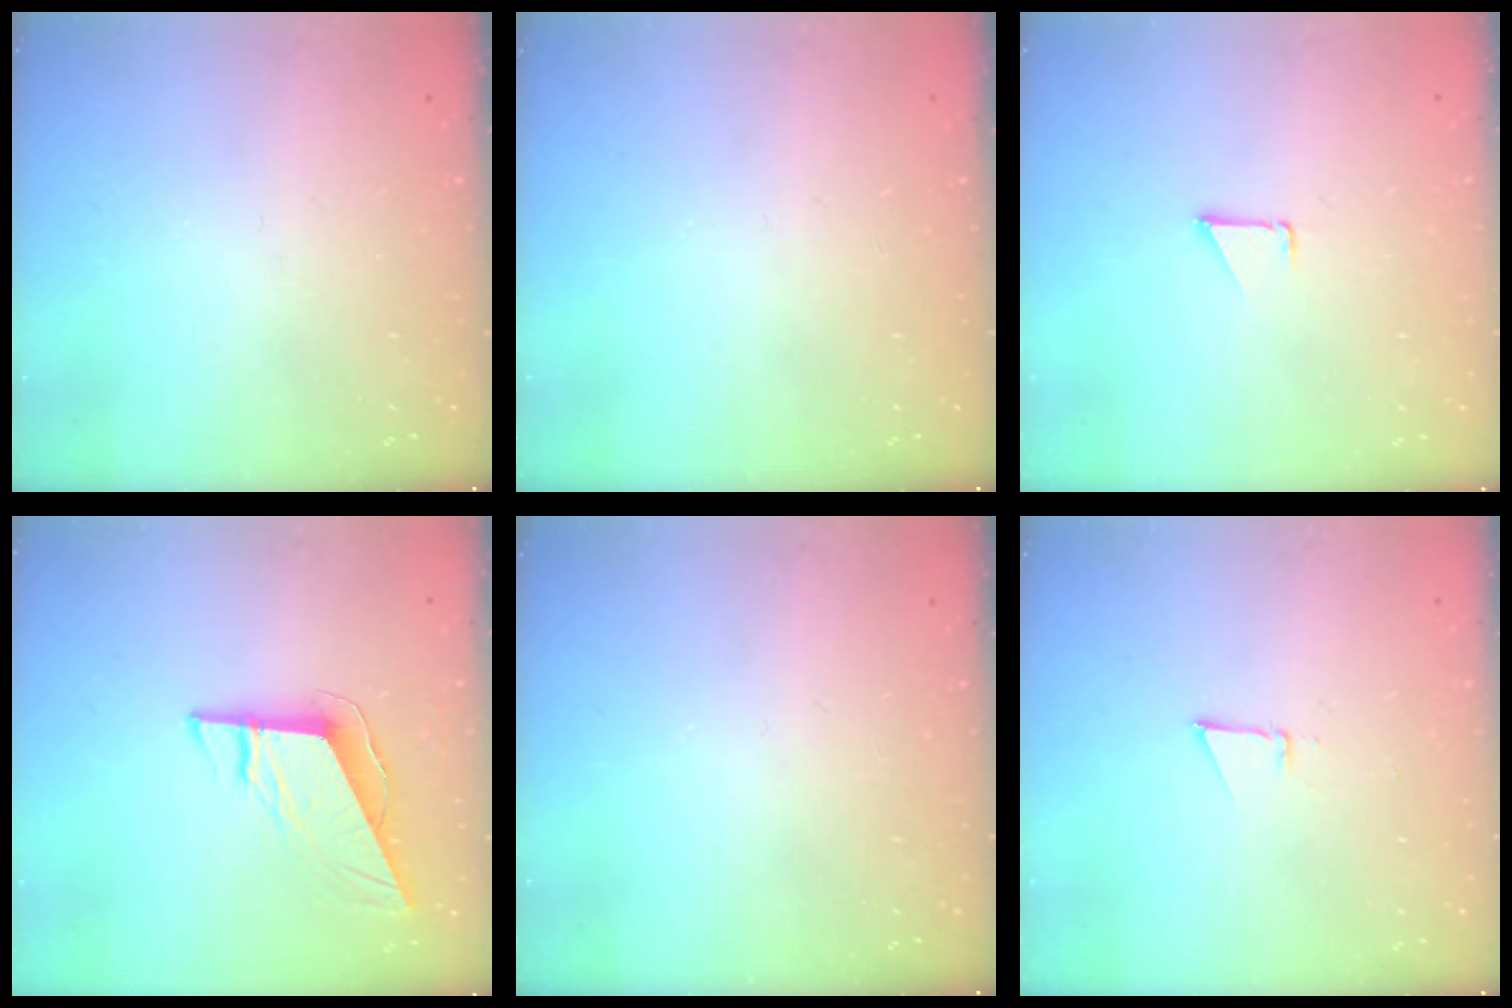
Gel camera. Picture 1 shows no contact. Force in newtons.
{"total": 0.0}
{"total": 0.7, "press": 0.7, "slide": 0.1}
{"total": 9.6, "press": 9.5, "slide": 1.0}
{"total": 0.0}
{"total": 3.0, "press": 2.9, "slide": 0.8}